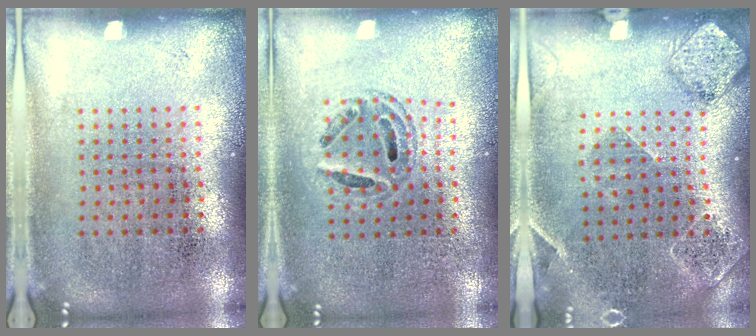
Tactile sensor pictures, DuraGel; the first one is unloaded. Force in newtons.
{"total": 0.7, "press": 0.7, "slide": 0.2}
{"total": 1.6, "press": 1.6, "slide": 0.4}